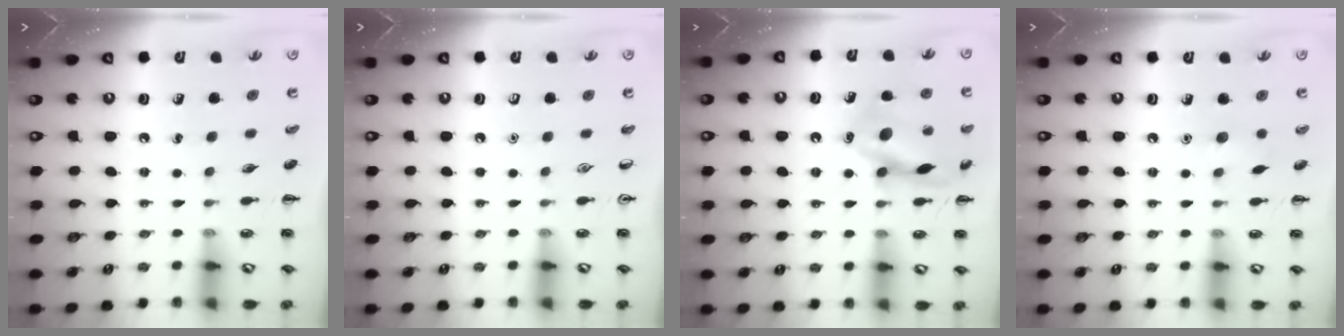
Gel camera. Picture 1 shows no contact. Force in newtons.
{"total": 0.0}
{"total": 13.5, "press": 13.4, "slide": 1.6}
{"total": 4.6, "press": 4.4, "slide": 1.3}